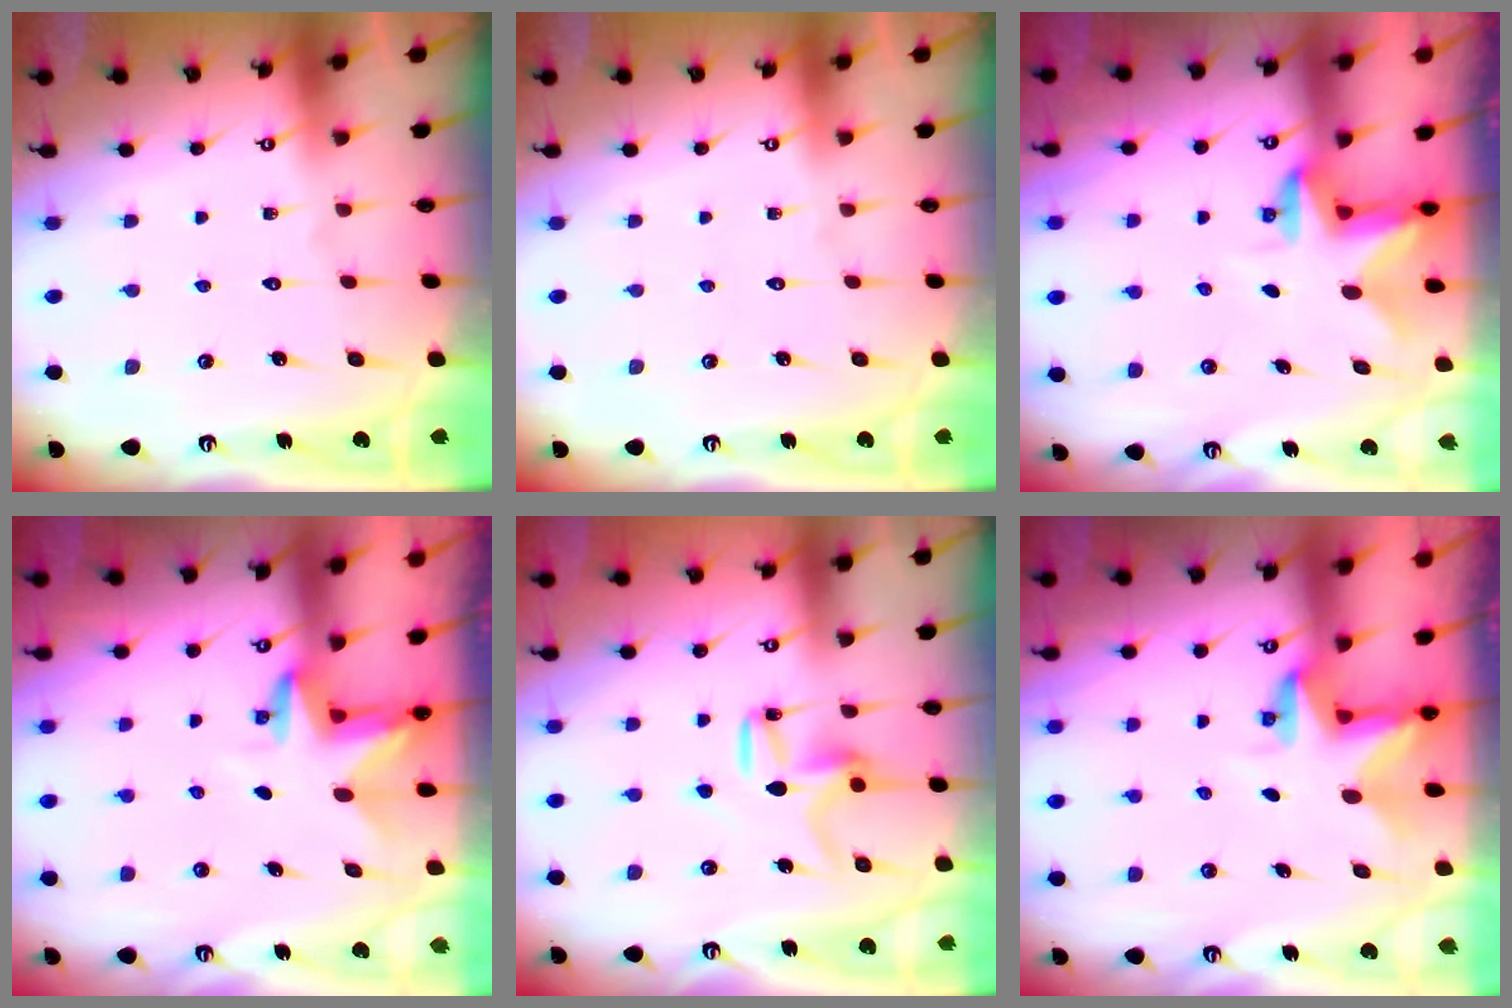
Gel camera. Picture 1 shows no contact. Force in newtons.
{"total": 0.0}
{"total": 2.3, "press": 2.3, "slide": 0.4}
{"total": 3.5, "press": 3.5, "slide": 0.2}
{"total": 9.4, "press": 9.4, "slide": 0.4}
{"total": 2.9, "press": 2.9, "slide": 0.1}